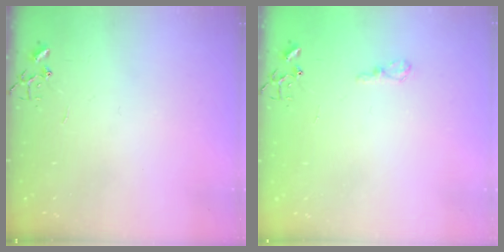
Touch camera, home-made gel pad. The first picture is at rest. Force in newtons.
{"total": 7.3, "press": 7.3, "slide": 0.9}